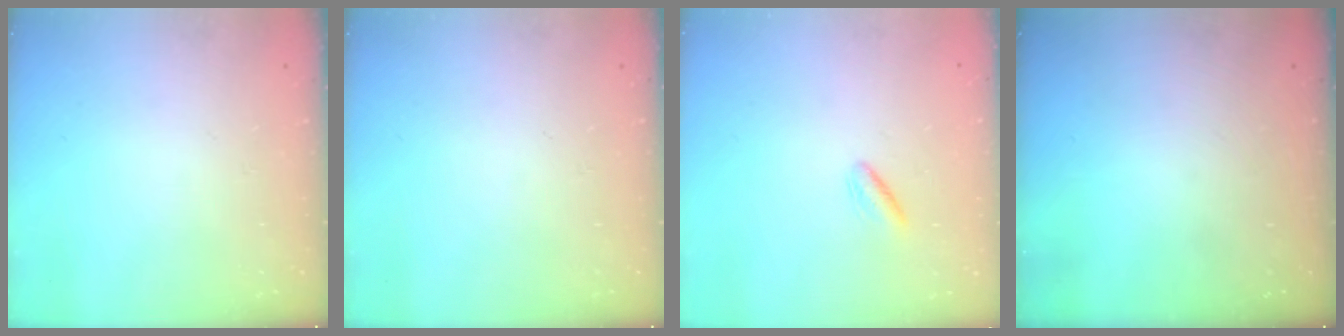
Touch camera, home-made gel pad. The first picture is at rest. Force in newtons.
{"total": 0.0}
{"total": 2.5, "press": 2.3, "slide": 1.1}
{"total": 0.0}